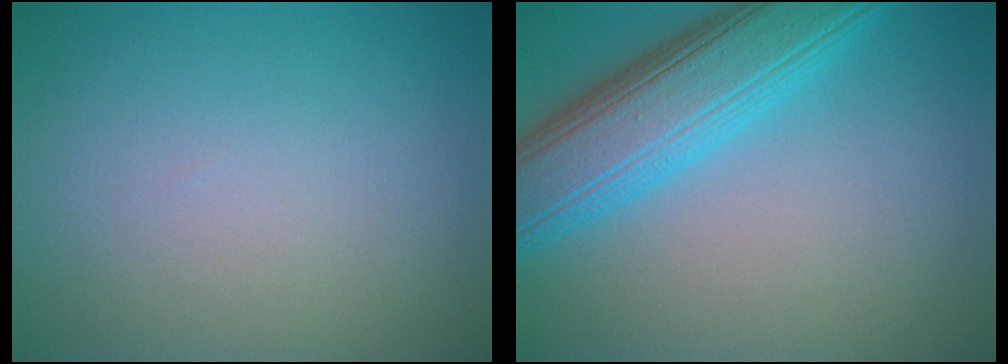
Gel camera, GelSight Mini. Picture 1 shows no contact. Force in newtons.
{"total": 8.3, "press": 8.3, "slide": 0.2}